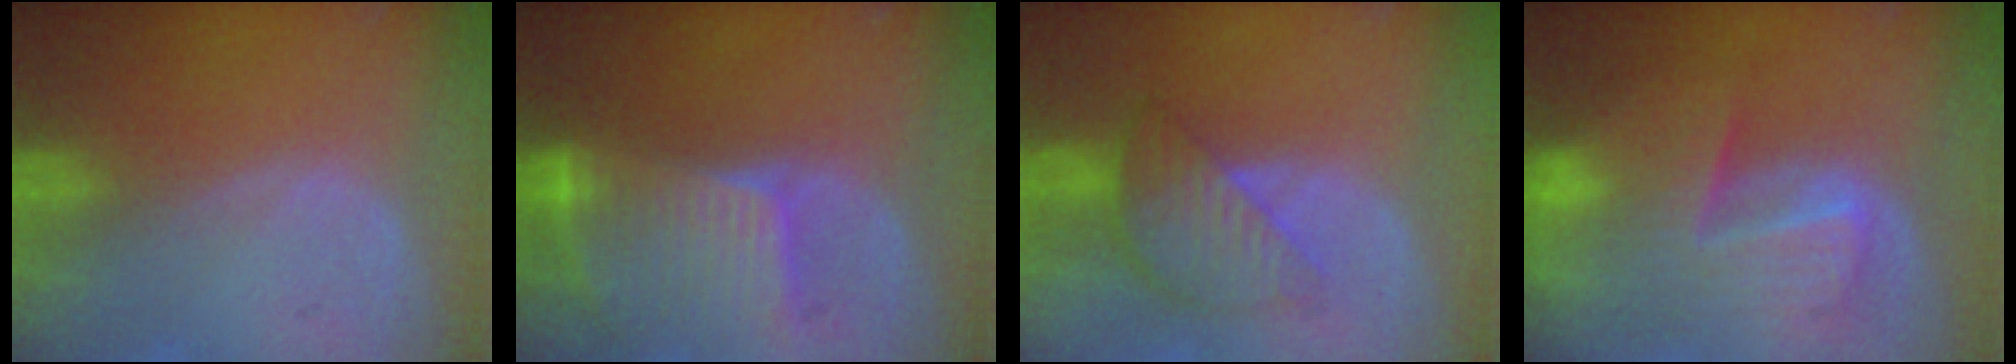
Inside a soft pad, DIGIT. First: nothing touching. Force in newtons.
{"total": 9.2, "press": 8.1, "slide": 4.3}
{"total": 6.2, "press": 6.2, "slide": 0.4}
{"total": 9.9, "press": 8.6, "slide": 5.0}